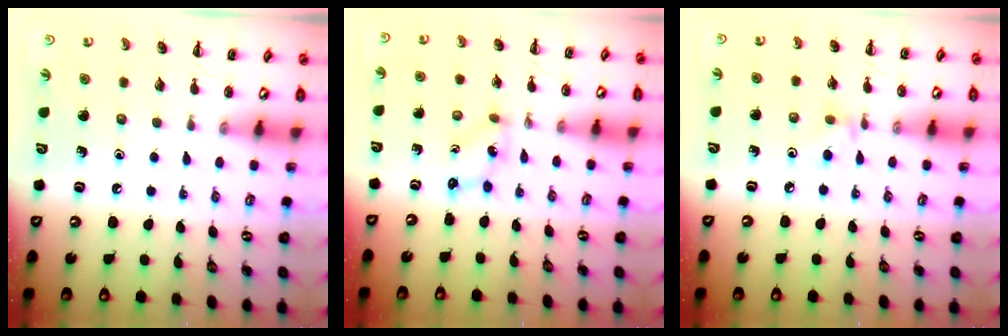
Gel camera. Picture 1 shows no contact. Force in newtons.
{"total": 1.7, "press": 1.6, "slide": 0.5}
{"total": 2.8, "press": 2.6, "slide": 1.0}